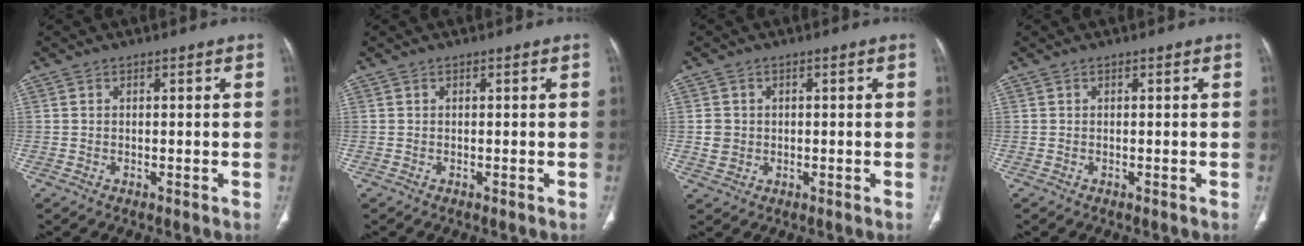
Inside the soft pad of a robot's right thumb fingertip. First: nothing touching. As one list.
[{"total": 0.0}, {"total": 3.2, "force": [0.0, 3.0, 1.2], "torque": [-0.010, 0.004, 0.006]}, {"total": 0.0}]